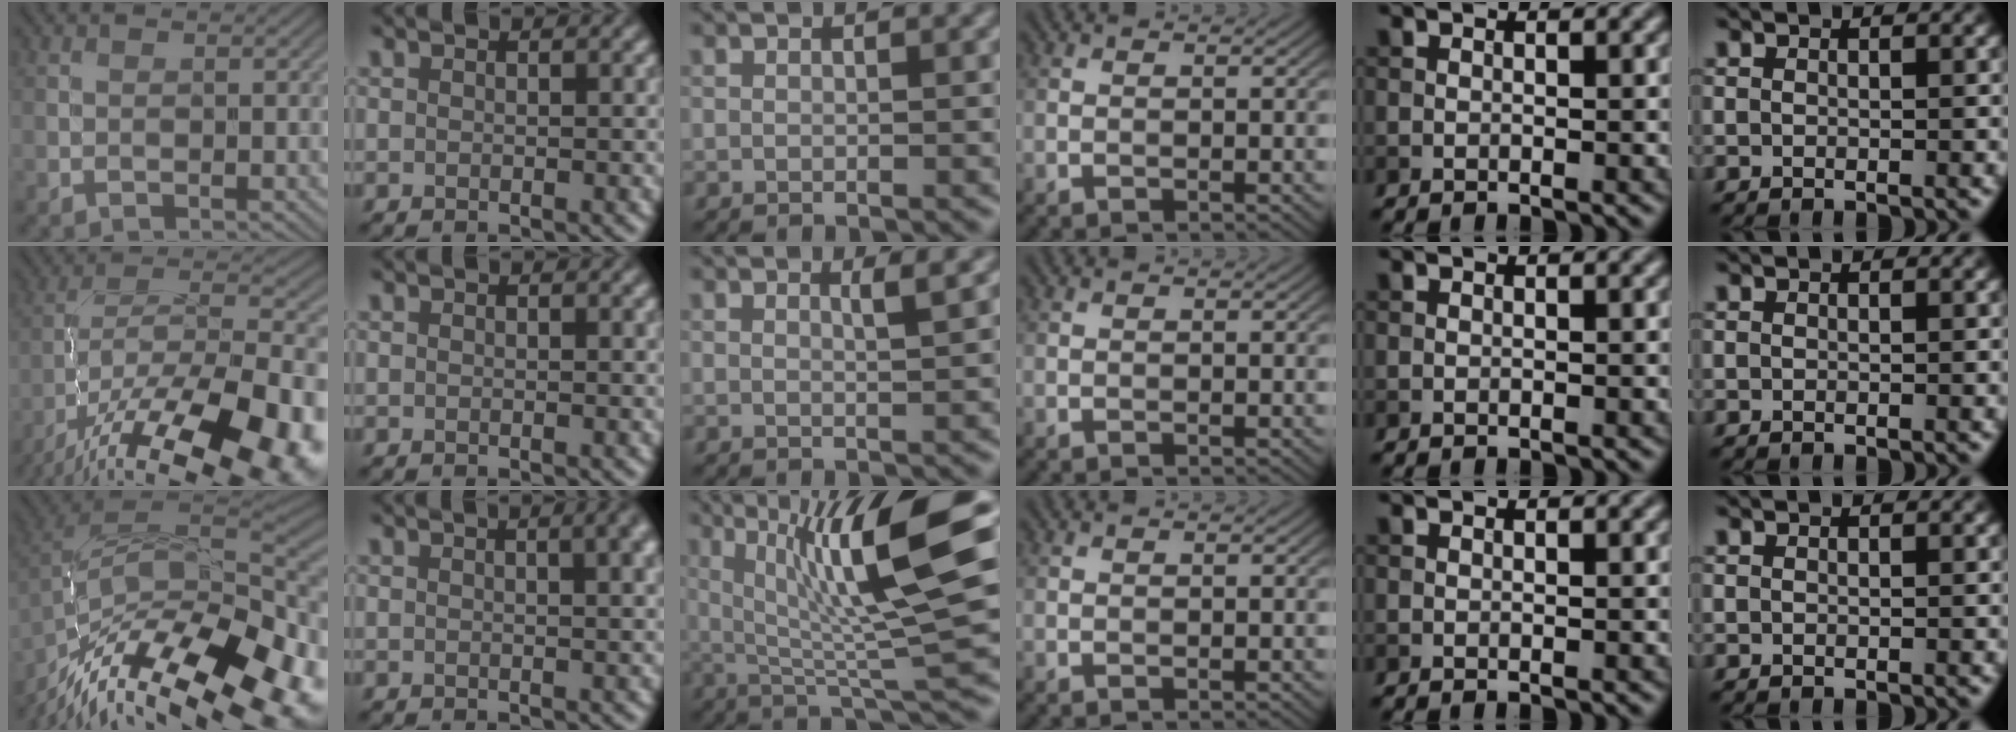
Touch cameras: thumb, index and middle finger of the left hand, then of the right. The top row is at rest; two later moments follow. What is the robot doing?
{"motion": "screw", "object": "dispenser bottle"}